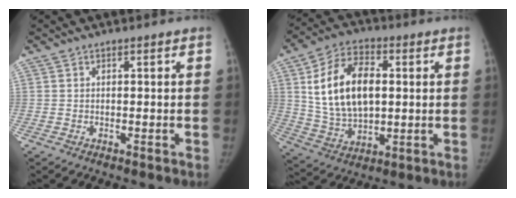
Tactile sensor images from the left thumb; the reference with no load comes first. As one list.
[{"total": 17.0, "force": [2.9, 10.4, 13.2], "torque": [-0.215, 0.001, 0.057]}]